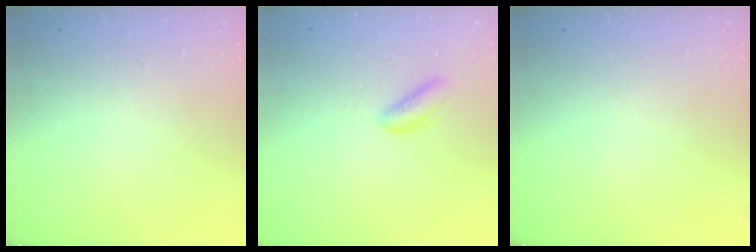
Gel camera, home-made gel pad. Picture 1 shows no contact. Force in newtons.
{"total": 3.0, "press": 3.0, "slide": 0.3}
{"total": 0.0}